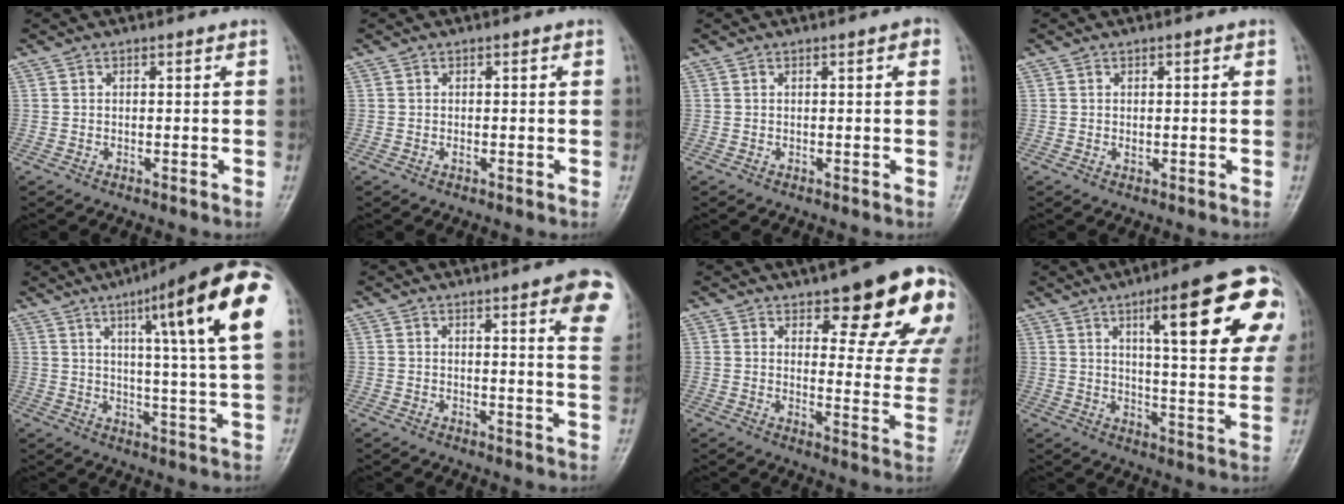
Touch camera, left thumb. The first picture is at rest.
{"total": 0.6, "force": [-0.1, 0.3, 0.4], "torque": [-0.006, 0.000, -0.002]}
{"total": 1.2, "force": [0.4, 0.3, 1.1], "torque": [-0.015, 0.003, 0.003]}
{"total": 0.9, "force": [0.1, 0.6, 0.6], "torque": [-0.006, -0.001, 0.003]}
{"total": 21.0, "force": [8.6, 2.4, 19.0], "torque": [-0.252, -0.020, 0.113]}
{"total": 10.7, "force": [5.6, 1.8, 8.9], "torque": [-0.086, -0.022, 0.057]}
{"total": 19.0, "force": [10.9, 6.2, 14.2], "torque": [-0.128, -0.054, 0.135]}
{"total": 22.3, "force": [9.3, 5.3, 19.5], "torque": [-0.229, -0.017, 0.124]}